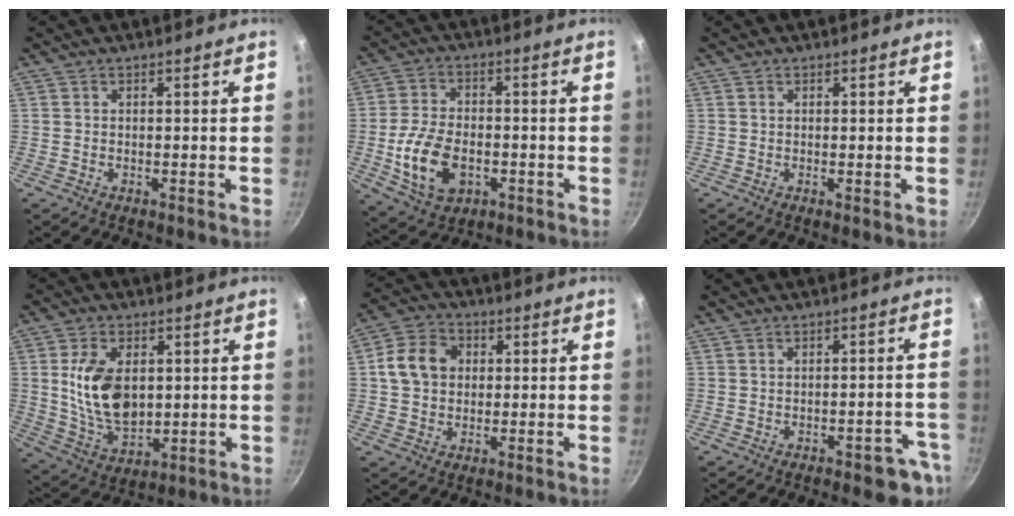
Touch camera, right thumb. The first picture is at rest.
{"total": 12.3, "force": [-3.1, 7.8, 8.9], "torque": [-0.163, 0.008, -0.048]}
{"total": 0.7, "force": [0.0, 0.1, 0.7], "torque": [-0.014, -0.005, -0.002]}
{"total": 13.5, "force": [1.8, 8.3, 10.5], "torque": [-0.174, -0.015, 0.045]}
{"total": 9.4, "force": [1.1, 7.5, 5.4], "torque": [-0.087, 0.017, 0.013]}
{"total": 6.6, "force": [-3.6, 2.4, 4.9], "torque": [-0.047, 0.028, -0.040]}